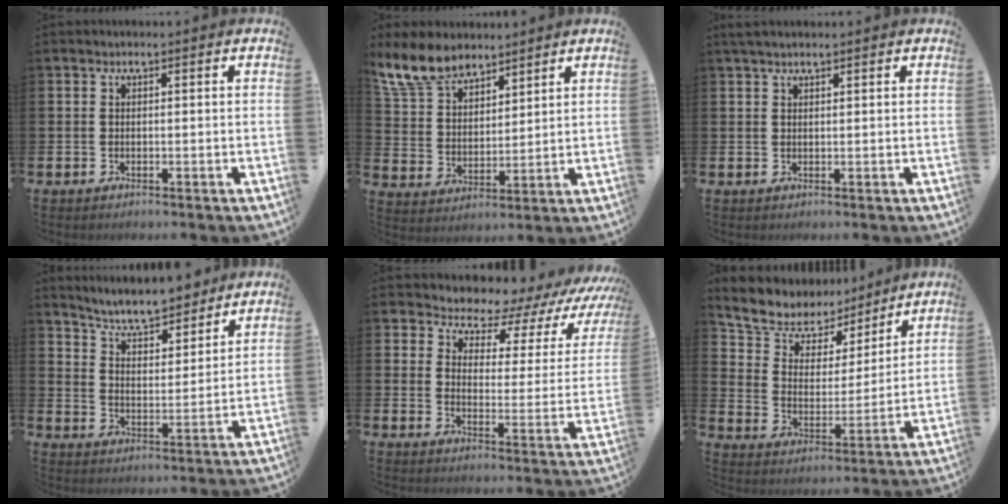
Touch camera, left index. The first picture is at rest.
{"total": 8.7, "force": [7.5, 3.5, 2.7], "torque": [-0.082, -0.020, 0.143]}
{"total": 1.8, "force": [1.6, 0.4, 0.8], "torque": [-0.009, 0.001, 0.028]}
{"total": 7.3, "force": [6.9, 1.2, 2.1], "torque": [-0.057, -0.047, 0.119]}
{"total": 6.0, "force": [5.4, 2.2, 1.3], "torque": [-0.038, -0.057, 0.084]}
{"total": 8.7, "force": [7.7, 3.8, 1.2], "torque": [-0.062, -0.059, 0.137]}